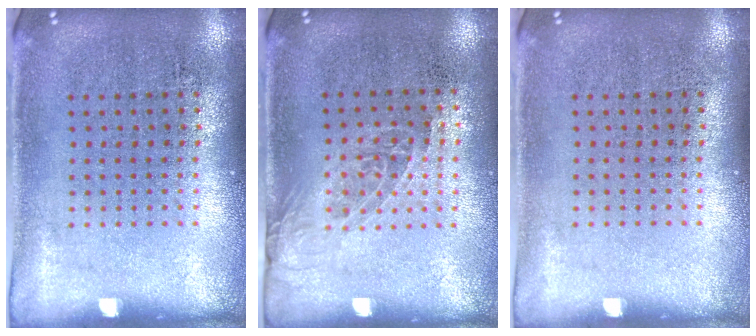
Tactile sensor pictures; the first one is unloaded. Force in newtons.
{"total": 1.3, "press": 1.0, "slide": 0.8}
{"total": 0.0}